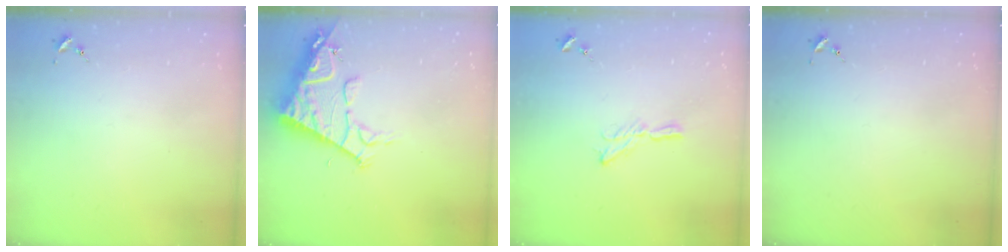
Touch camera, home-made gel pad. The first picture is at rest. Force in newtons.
{"total": 13.9, "press": 13.8, "slide": 1.7}
{"total": 6.5, "press": 6.5, "slide": 0.3}
{"total": 0.0}